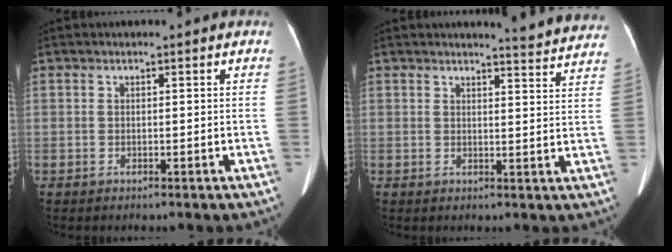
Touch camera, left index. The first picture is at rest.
{"total": 8.8, "force": [8.7, -0.1, 1.3], "torque": [-0.013, -0.037, 0.081]}